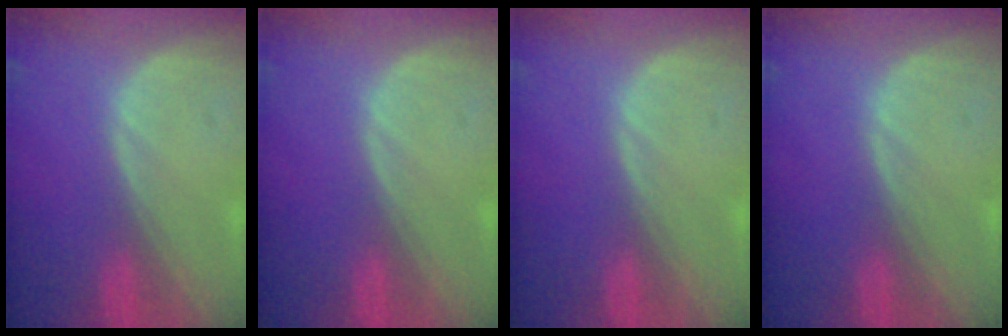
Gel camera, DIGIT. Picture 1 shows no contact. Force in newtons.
{"total": 0.0}
{"total": 0.0}
{"total": 0.0}